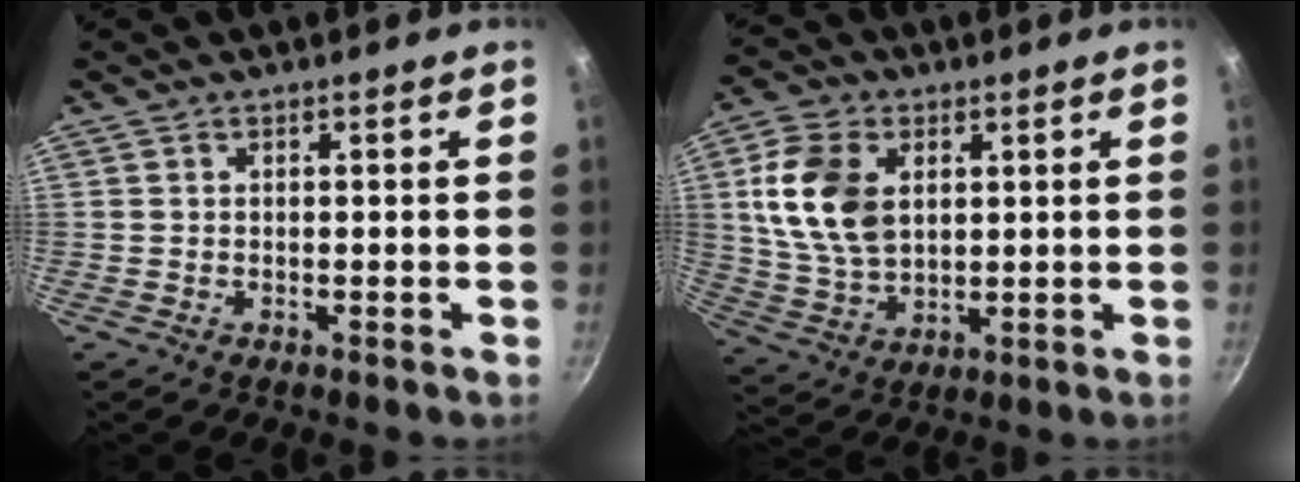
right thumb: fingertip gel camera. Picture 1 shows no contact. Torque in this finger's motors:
{"motor_torque": [1.71, 1.85, 1.60, 0.00, 0.45]}